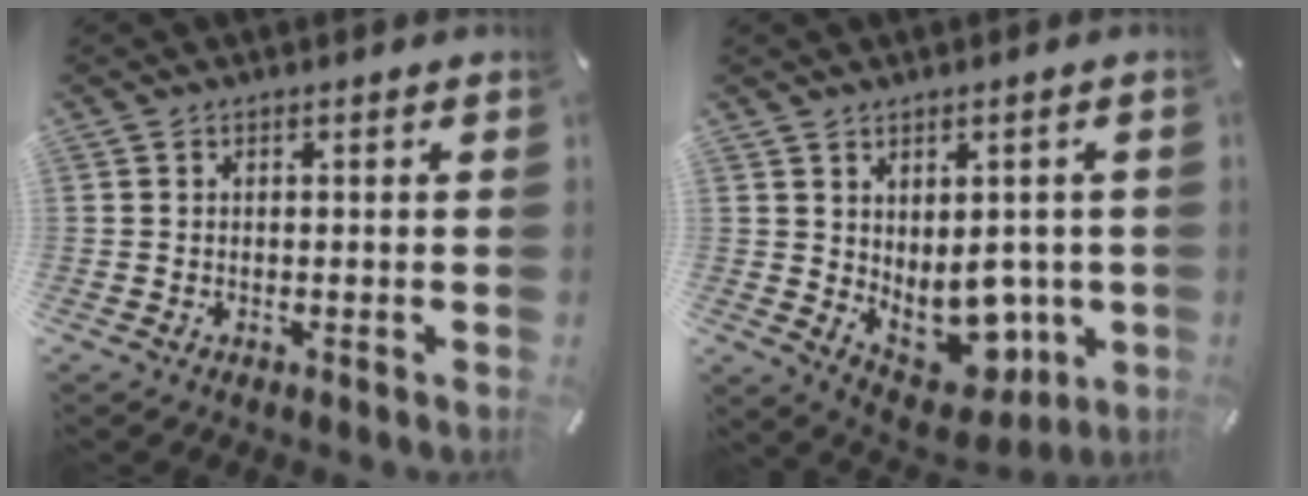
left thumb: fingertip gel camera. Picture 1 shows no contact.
{"total": 9.7, "force": [-0.4, 7.7, 5.9], "torque": [-0.055, -0.029, 0.009]}